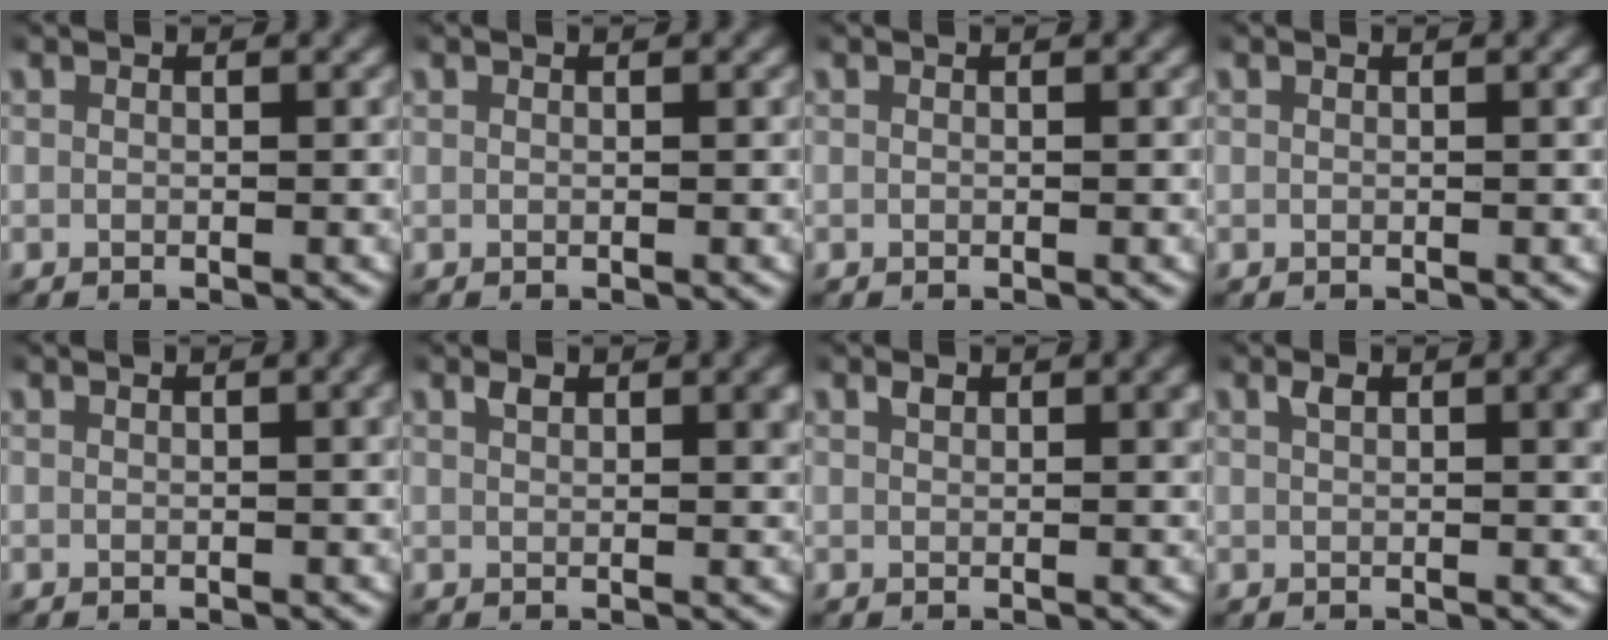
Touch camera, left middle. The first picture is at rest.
{"total": 0.0}
{"total": 0.0}
{"total": 0.0}
{"total": 0.8, "force": [0.3, 0.1, 0.8], "torque": [-0.002, 0.006, 0.002]}
{"total": 1.4, "force": [0.9, 0.3, 1.0], "torque": [-0.011, 0.000, 0.018]}
{"total": 1.1, "force": [0.7, 0.4, 0.8], "torque": [-0.008, 0.001, 0.014]}
{"total": 1.6, "force": [0.7, 0.3, 1.4], "torque": [-0.014, 0.003, 0.013]}